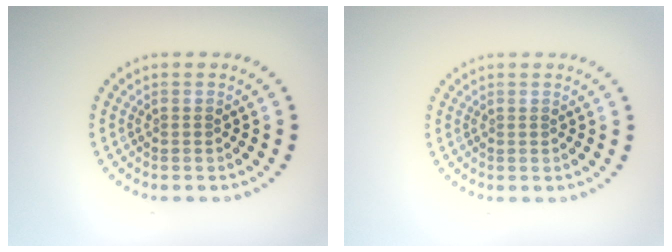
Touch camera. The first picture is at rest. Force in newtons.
{"total": 0.0}